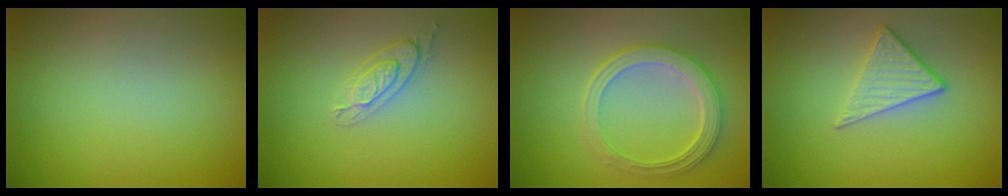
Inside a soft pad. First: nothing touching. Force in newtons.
{"total": 2.0, "press": 2.0, "slide": 0.5}
{"total": 4.3, "press": 3.7, "slide": 2.2}
{"total": 2.7, "press": 2.5, "slide": 1.1}